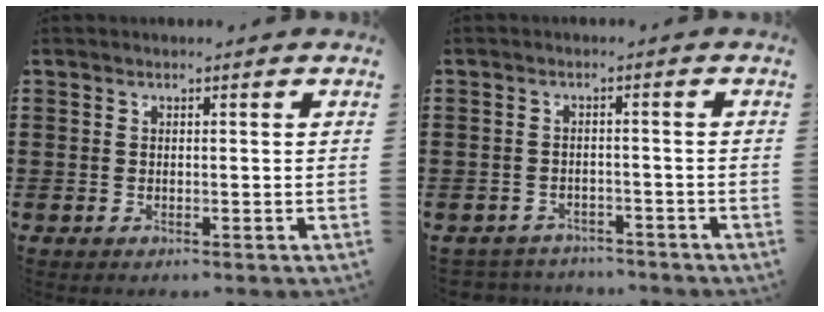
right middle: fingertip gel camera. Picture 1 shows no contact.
{"total": 2.4, "force": [-2.3, 0.5, -0.3], "torque": [-0.004, 0.001, -0.054]}